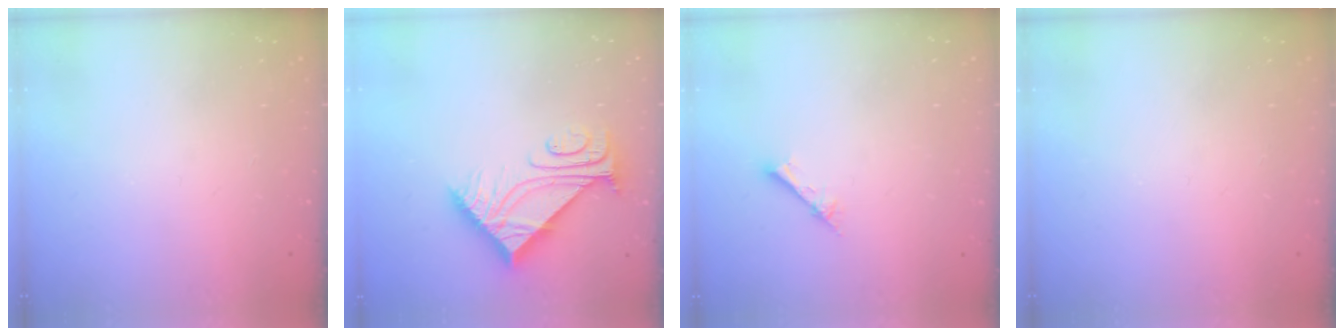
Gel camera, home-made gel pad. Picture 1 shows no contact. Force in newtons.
{"total": 9.0, "press": 8.9, "slide": 1.0}
{"total": 2.1, "press": 2.1, "slide": 0.2}
{"total": 0.0}